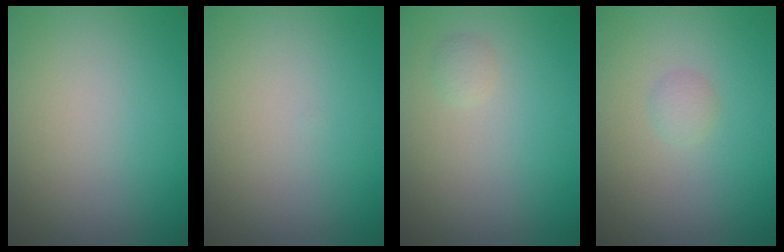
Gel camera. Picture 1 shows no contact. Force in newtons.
{"total": 0.0}
{"total": 0.7, "press": 0.7, "slide": 0.1}
{"total": 0.9, "press": 0.9, "slide": 0.0}